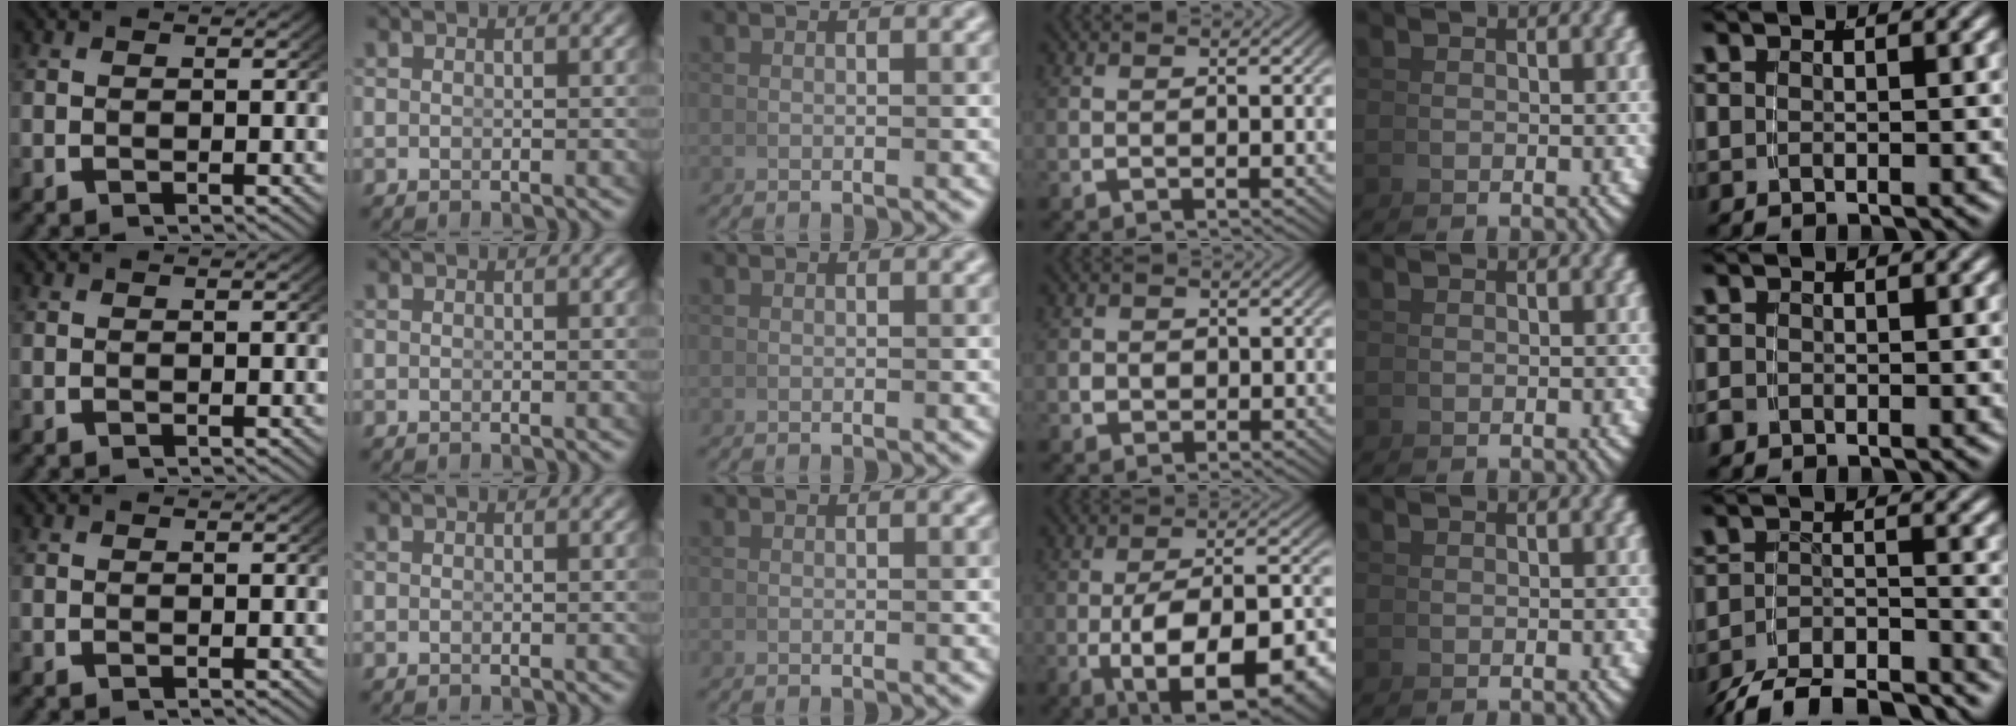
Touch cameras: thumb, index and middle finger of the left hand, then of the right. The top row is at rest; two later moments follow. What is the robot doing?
{"motion": "grasp_and_lifting", "object": "calculator"}